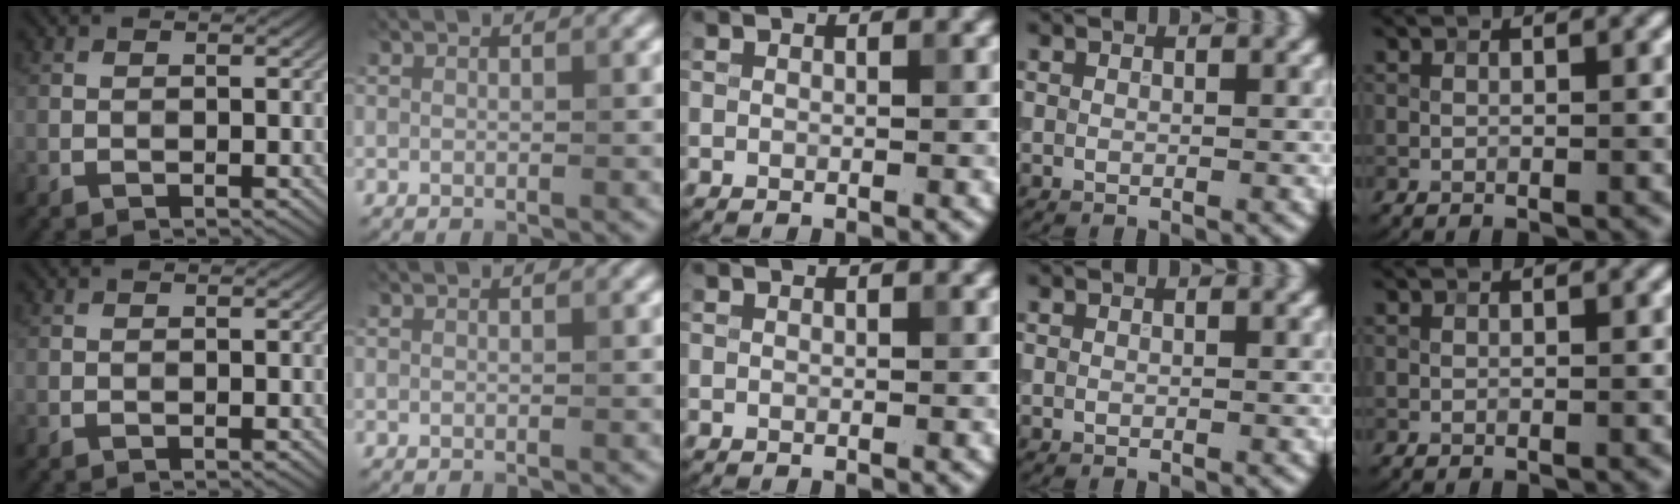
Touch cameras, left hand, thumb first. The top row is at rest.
{}